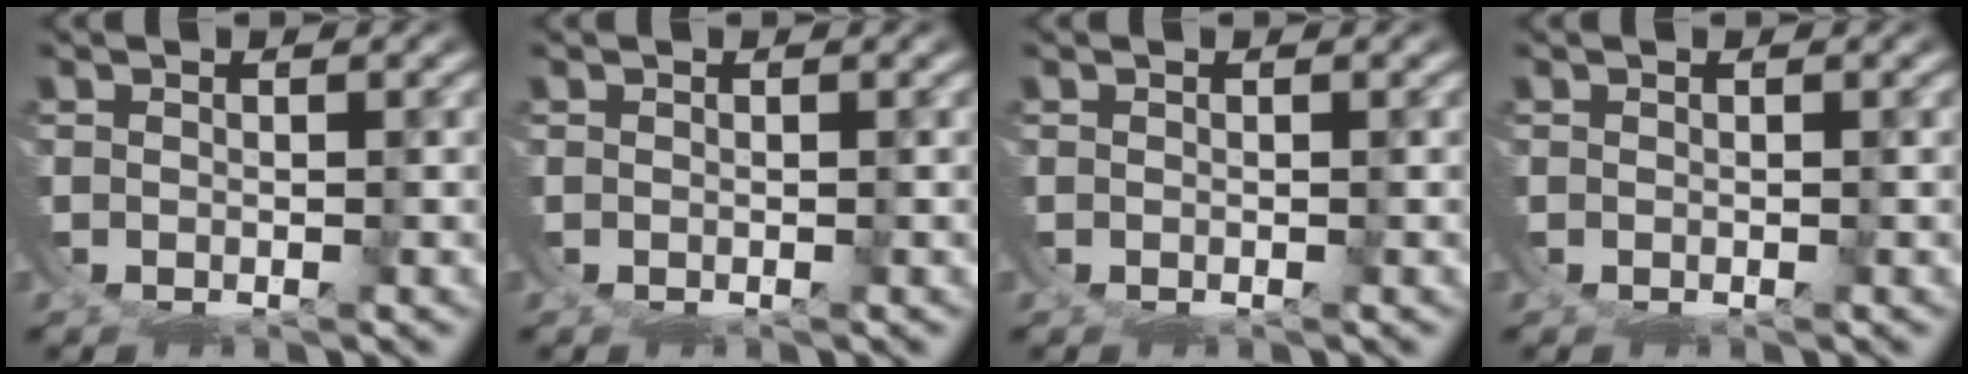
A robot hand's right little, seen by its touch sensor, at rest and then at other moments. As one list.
[{"total": 0.0}, {"total": 0.0}, {"total": 0.0}]